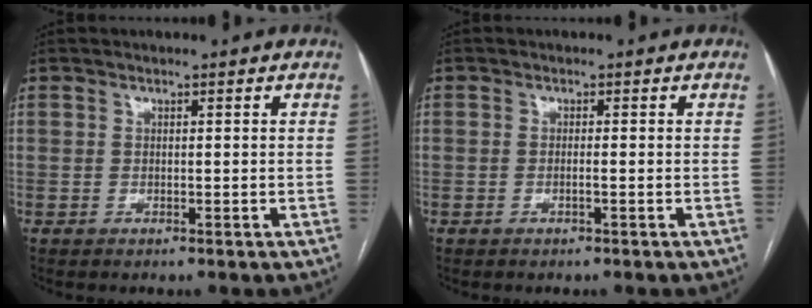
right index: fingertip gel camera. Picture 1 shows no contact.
{"total": 0.7, "force": [-0.2, -0.1, 0.6], "torque": [-0.009, 0.003, -0.001]}